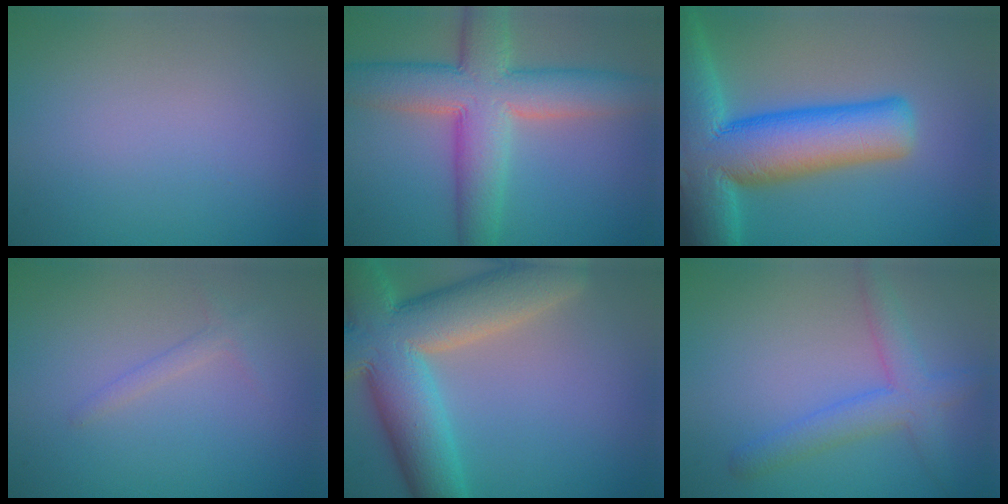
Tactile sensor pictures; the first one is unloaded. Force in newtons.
{"total": 9.4, "press": 9.4, "slide": 0.4}
{"total": 15.6, "press": 15.6, "slide": 0.7}
{"total": 1.0, "press": 1.0, "slide": 0.0}
{"total": 12.4, "press": 12.3, "slide": 0.7}
{"total": 3.6, "press": 3.6, "slide": 0.1}